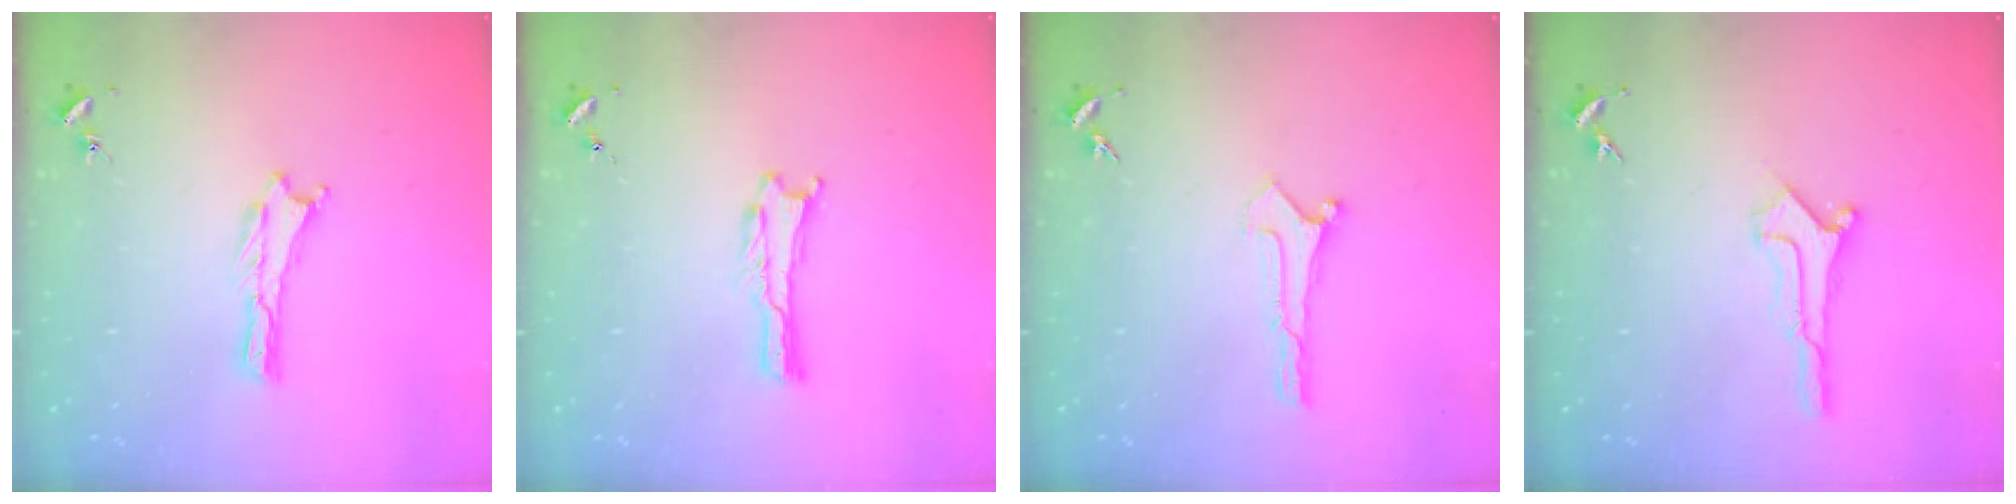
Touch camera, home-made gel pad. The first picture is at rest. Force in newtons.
{"total": 0.0}
{"total": 0.0}
{"total": 0.9, "press": 0.9, "slide": 0.1}